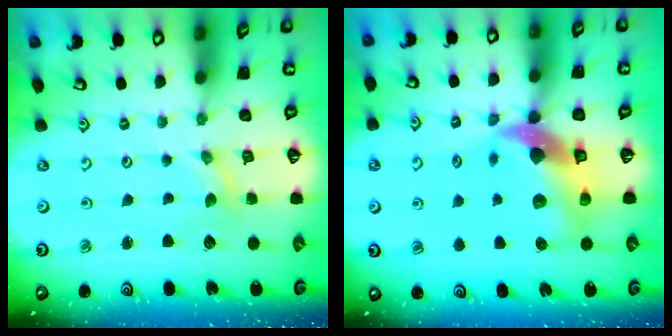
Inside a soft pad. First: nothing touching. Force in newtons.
{"total": 13.2, "press": 13.1, "slide": 1.8}